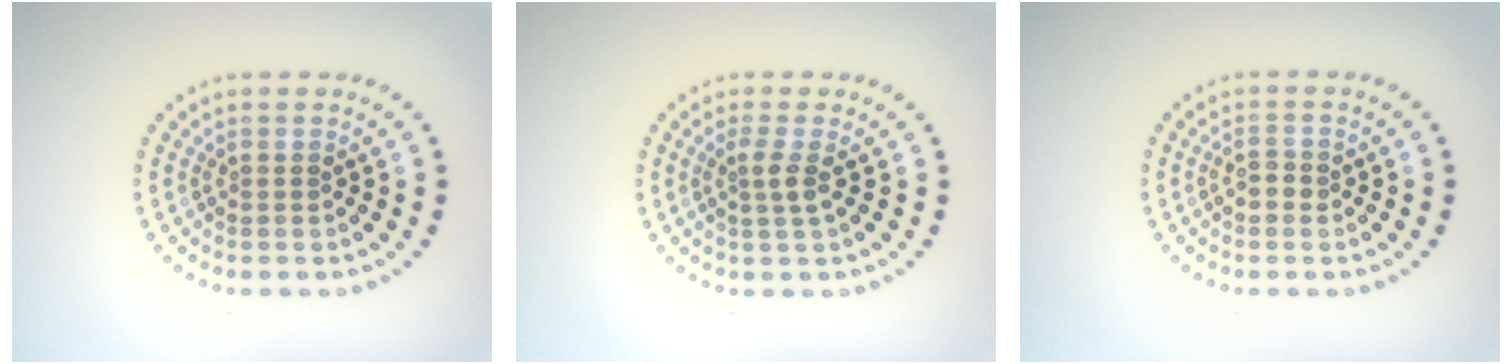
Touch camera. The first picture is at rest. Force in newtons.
{"total": 1.8, "press": 1.3, "slide": 1.2}
{"total": 1.3, "press": 1.3, "slide": 0.1}